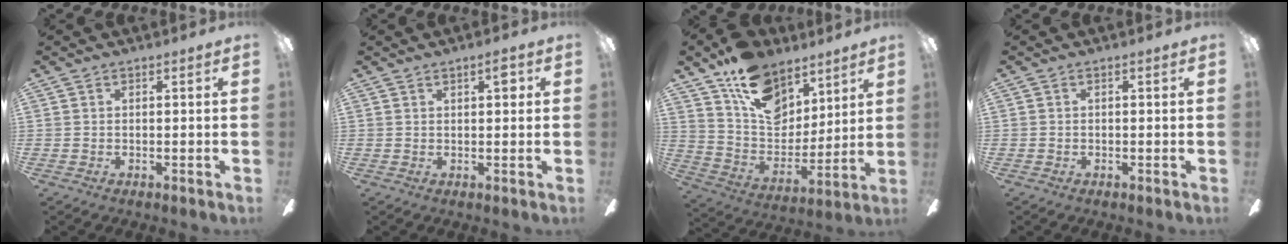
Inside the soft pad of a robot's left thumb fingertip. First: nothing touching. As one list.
[{"total": 3.2, "force": [1.5, 1.1, 2.6], "torque": [-0.031, -0.005, 0.019]}, {"total": 17.2, "force": [10.9, 10.7, 7.9], "torque": [-0.139, -0.061, 0.208]}, {"total": 0.0}]